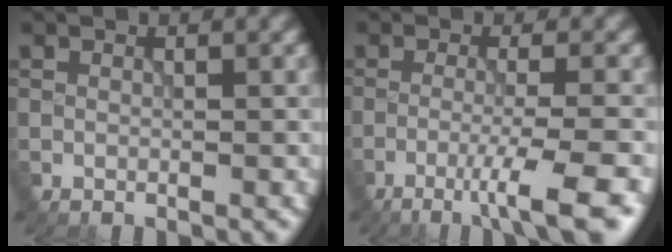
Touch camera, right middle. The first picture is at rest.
{"total": 5.7, "force": [-3.0, 0.7, 4.8], "torque": [-0.072, 0.004, -0.056]}